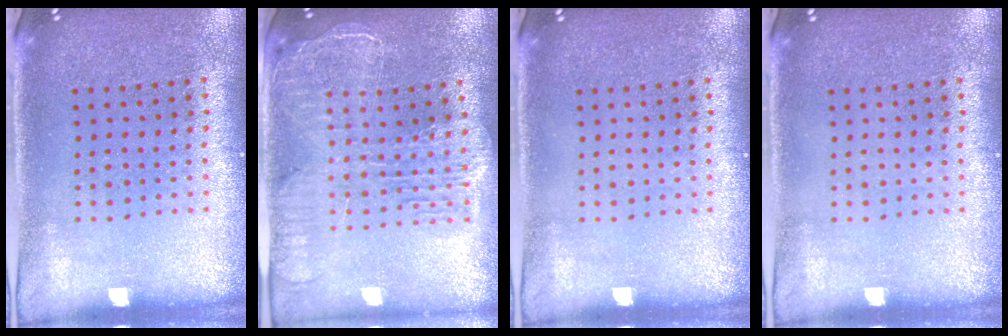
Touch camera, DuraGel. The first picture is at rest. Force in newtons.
{"total": 2.4, "press": 2.1, "slide": 1.2}
{"total": 0.0}
{"total": 0.0}